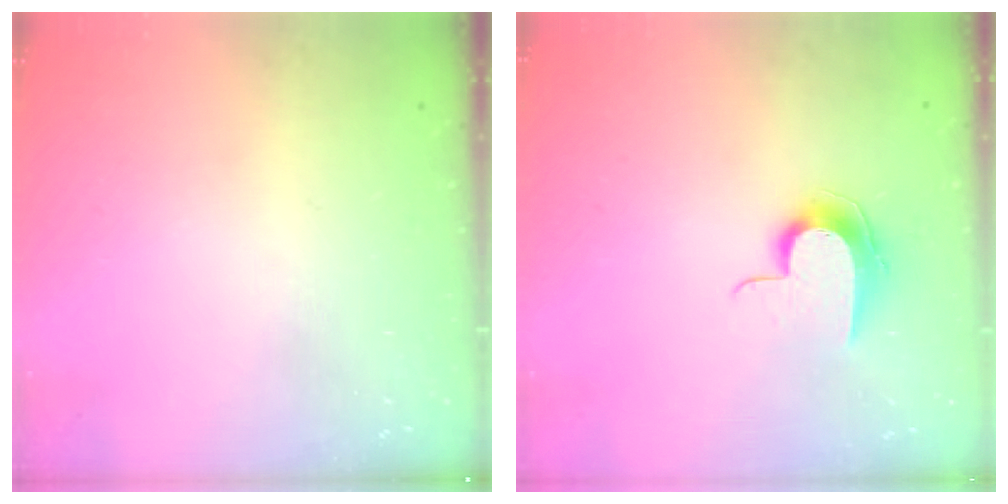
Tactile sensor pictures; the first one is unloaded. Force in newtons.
{"total": 8.9, "press": 8.9, "slide": 0.9}